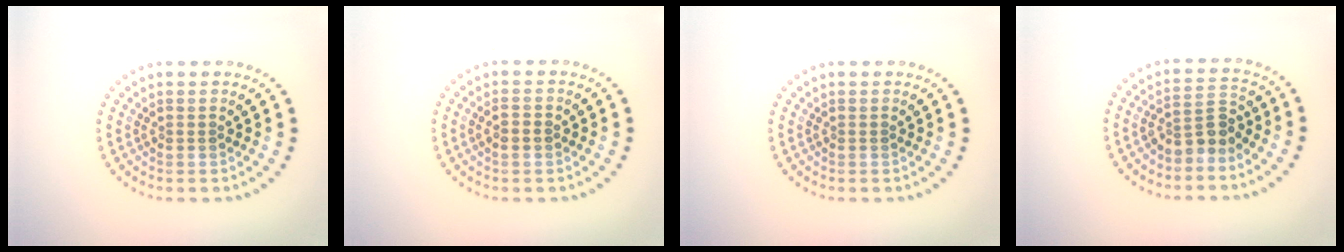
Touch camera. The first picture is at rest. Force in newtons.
{"total": 1.0, "press": 0.9, "slide": 0.3}
{"total": 0.0}
{"total": 3.0, "press": 2.6, "slide": 1.4}